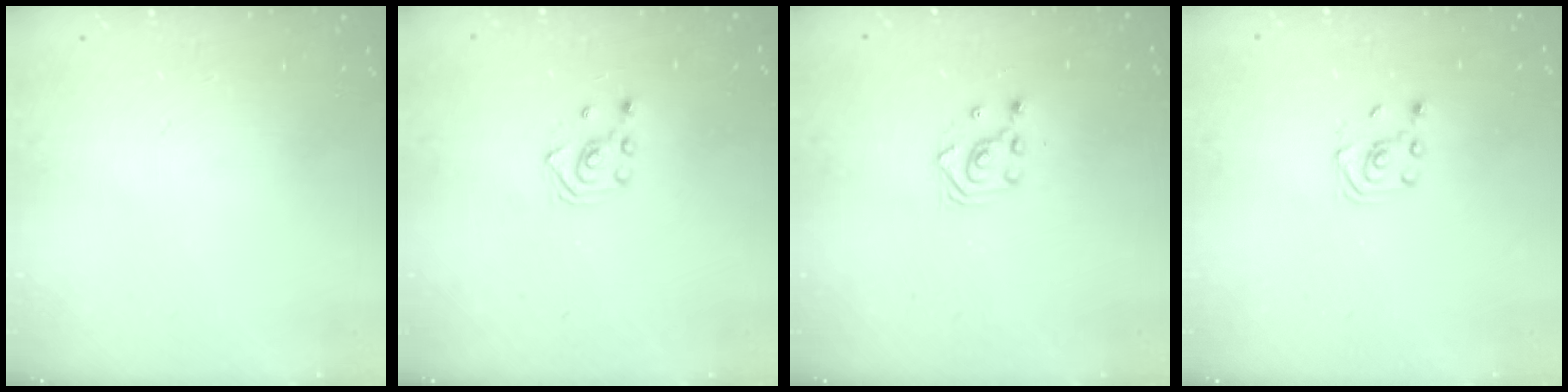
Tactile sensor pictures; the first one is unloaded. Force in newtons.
{"total": 2.6, "press": 2.4, "slide": 0.9}
{"total": 2.3, "press": 2.3, "slide": 0.3}
{"total": 1.9, "press": 1.8, "slide": 0.6}